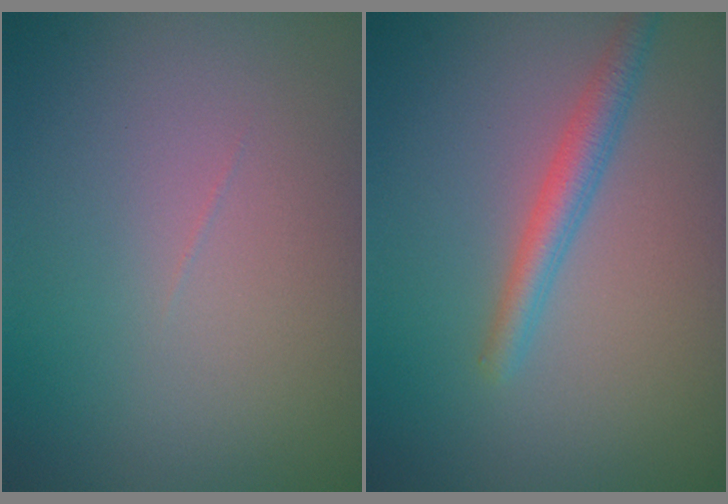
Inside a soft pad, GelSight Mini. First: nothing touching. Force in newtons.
{"total": 2.5, "press": 2.5, "slide": 0.2}